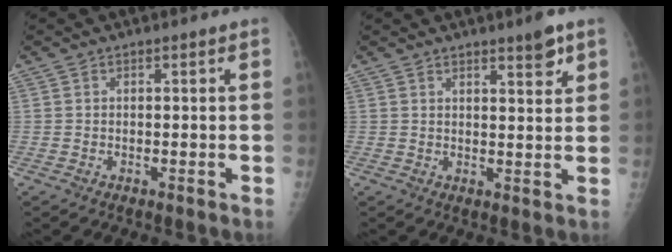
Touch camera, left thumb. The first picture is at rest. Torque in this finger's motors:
{"motor_torque": [0.09, 0.22, -0.15, -0.01, 0.02]}